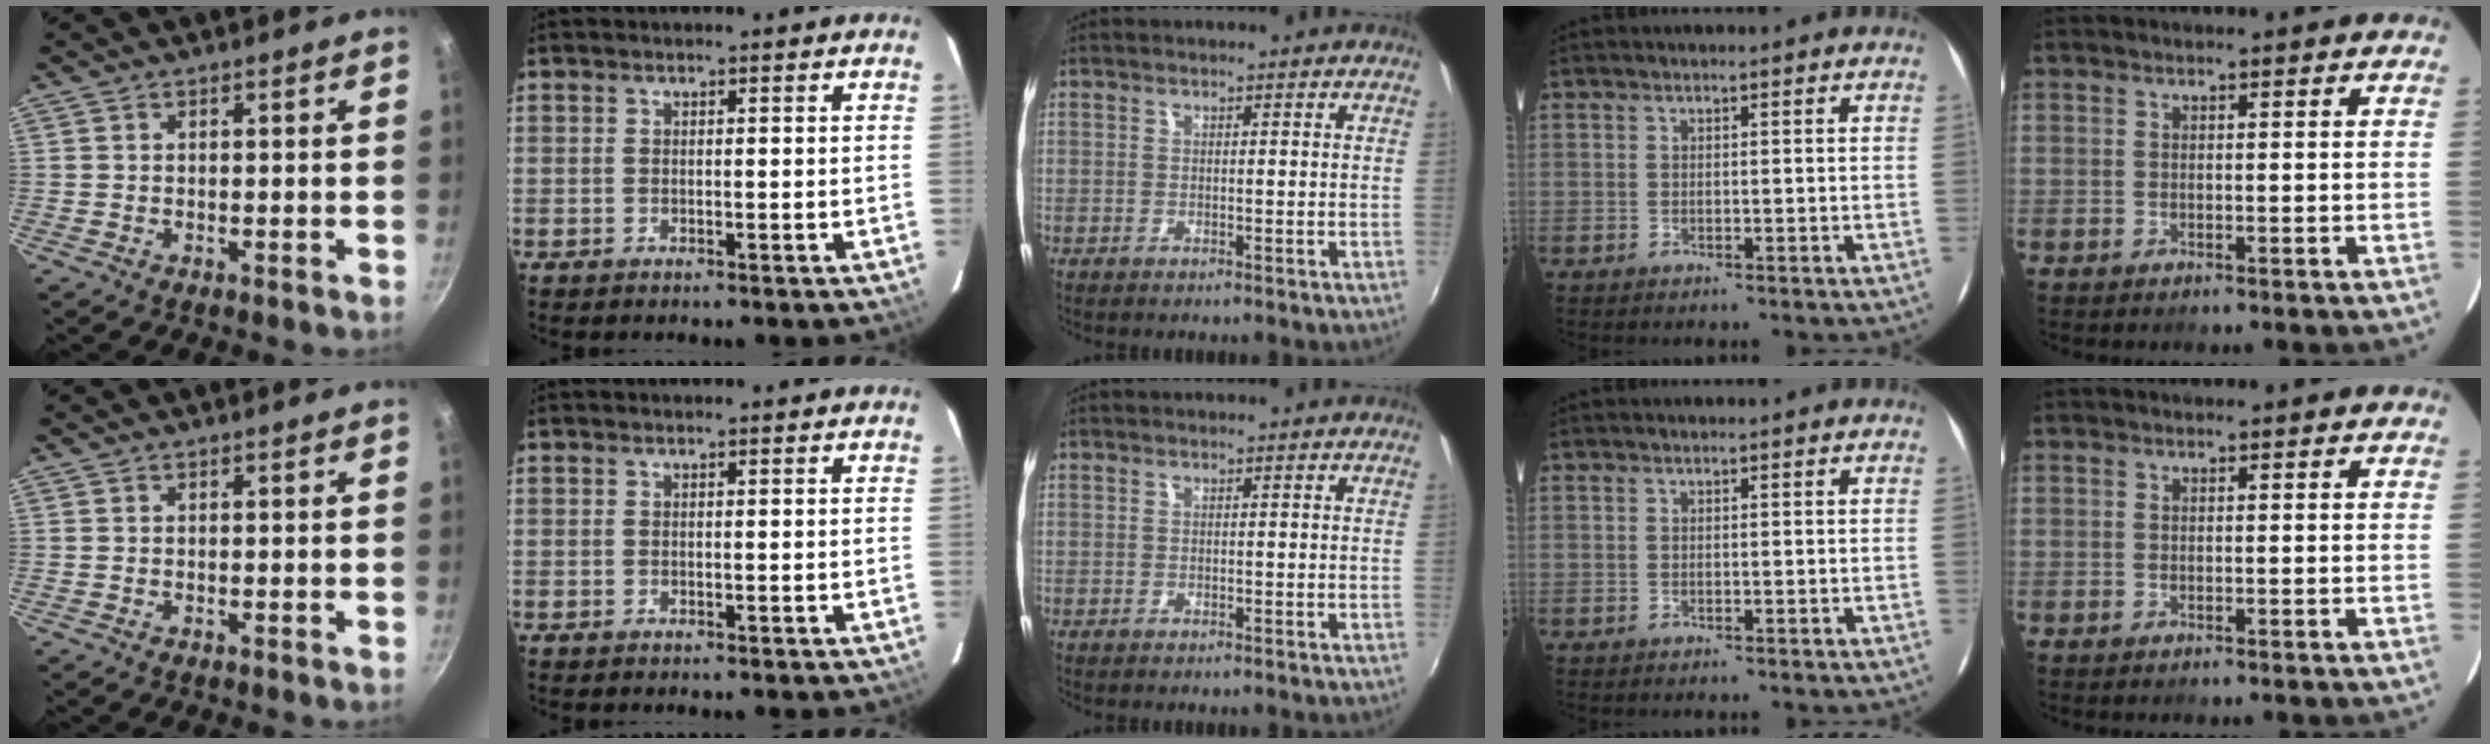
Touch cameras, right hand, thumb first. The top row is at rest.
{}